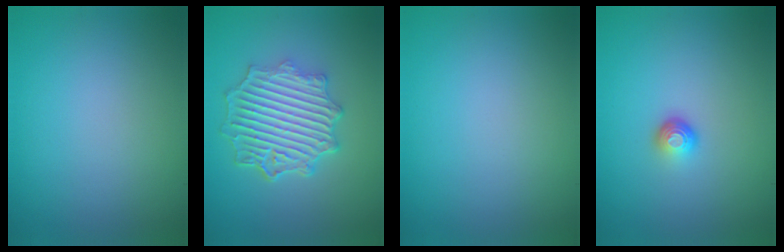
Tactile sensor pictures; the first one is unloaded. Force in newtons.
{"total": 6.4, "press": 5.3, "slide": 3.5}
{"total": 0.0}
{"total": 1.6, "press": 1.0, "slide": 1.2}